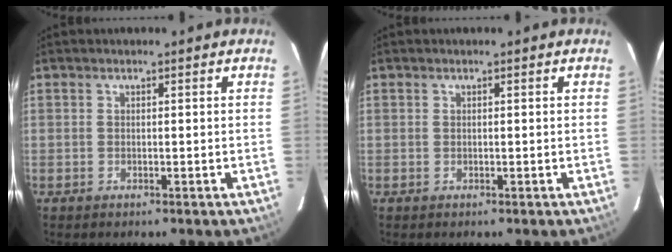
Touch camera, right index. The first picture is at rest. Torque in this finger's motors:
{"motor_torque": [0.00, 0.00, 0.01, 0.00]}